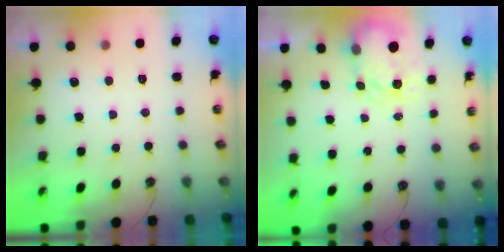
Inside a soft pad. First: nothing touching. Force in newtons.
{"total": 3.5, "press": 3.4, "slide": 0.4}